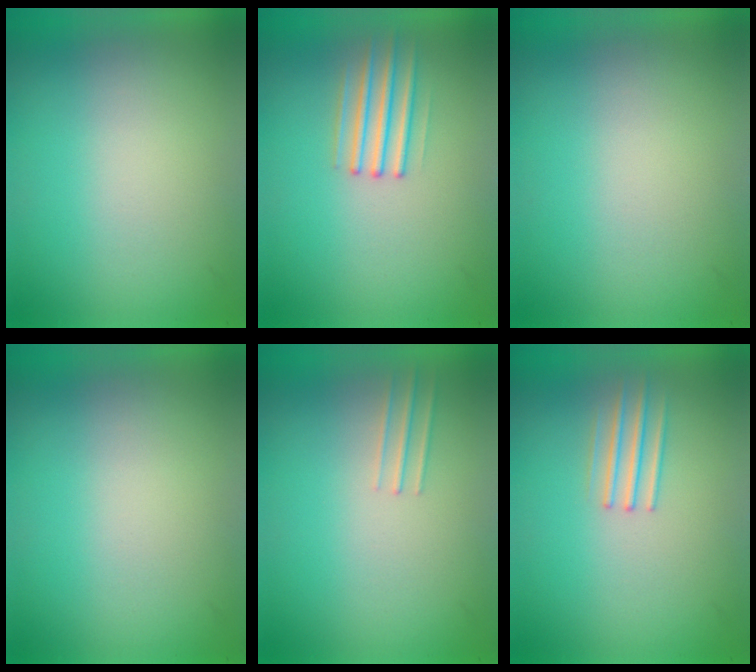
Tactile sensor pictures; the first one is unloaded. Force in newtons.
{"total": 2.2}
{"total": 0.0}
{"total": 0.0}
{"total": 1.0}
{"total": 1.7}